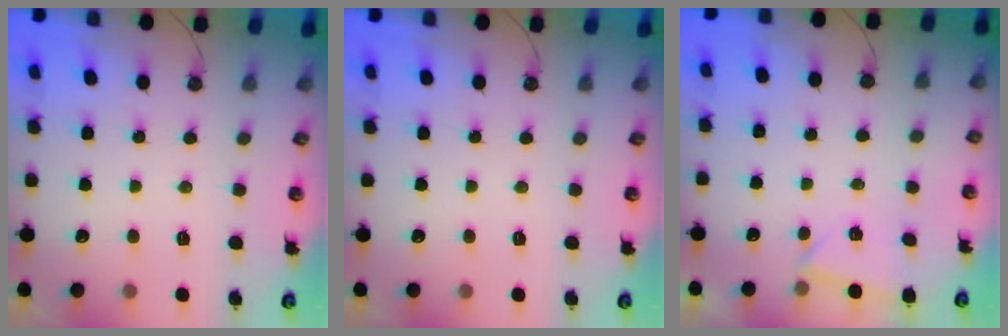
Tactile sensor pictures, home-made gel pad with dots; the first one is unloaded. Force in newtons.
{"total": 0.0}
{"total": 2.8, "press": 1.9, "slide": 2.0}